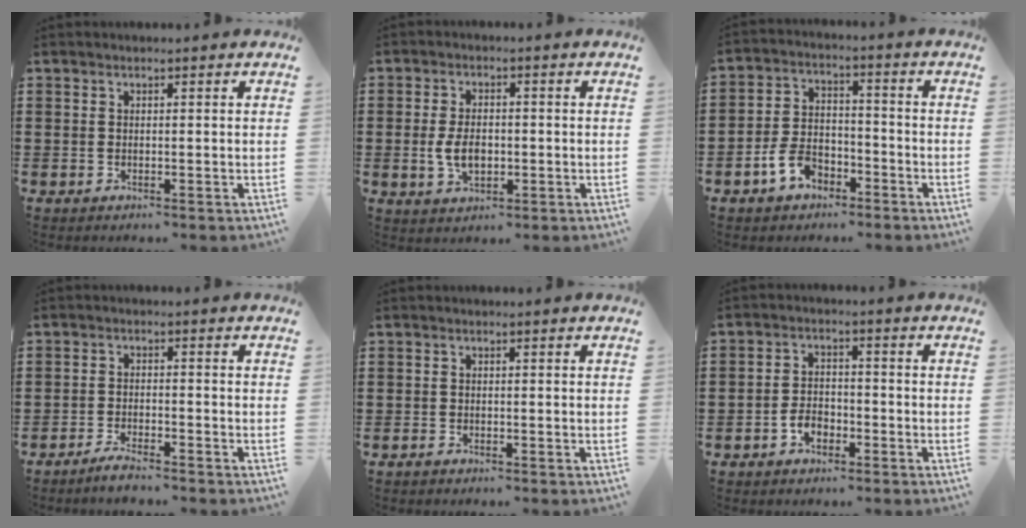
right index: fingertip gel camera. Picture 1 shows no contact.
{"total": 5.0, "force": [-0.7, 2.9, 4.0], "torque": [-0.090, 0.000, -0.015]}
{"total": 5.9, "force": [-3.6, 3.7, 2.9], "torque": [-0.076, 0.009, -0.072]}
{"total": 2.5, "force": [-2.4, -0.2, 0.7], "torque": [-0.016, 0.001, -0.046]}
{"total": 0.6, "force": [-0.5, 0.1, 0.2], "torque": [-0.006, -0.003, -0.010]}
{"total": 3.3, "force": [-2.0, 2.0, 1.7], "torque": [-0.043, -0.001, -0.040]}